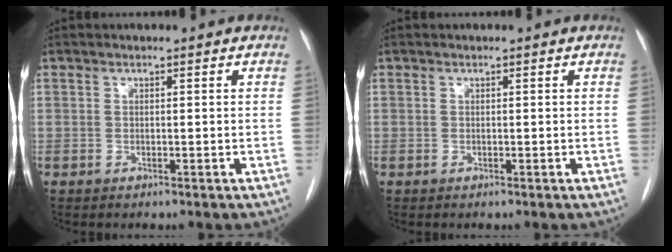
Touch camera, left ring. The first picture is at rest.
{"total": 0.0}